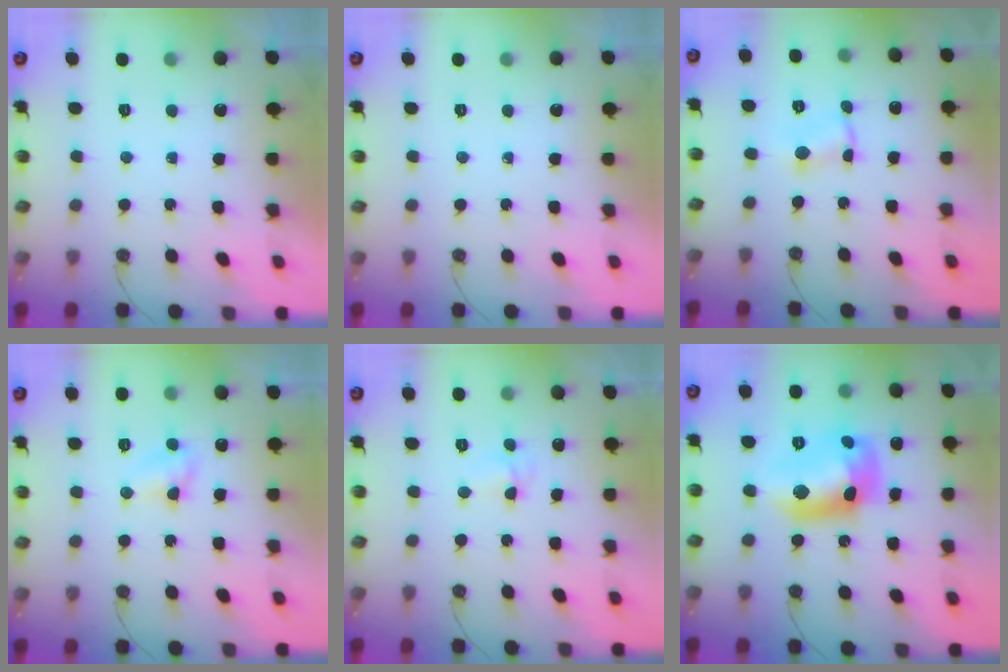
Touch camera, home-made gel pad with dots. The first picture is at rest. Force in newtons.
{"total": 0.0}
{"total": 1.6, "press": 1.6, "slide": 0.3}
{"total": 4.7, "press": 4.7, "slide": 0.6}
{"total": 4.6, "press": 3.4, "slide": 3.1}
{"total": 13.6, "press": 13.6, "slide": 1.2}